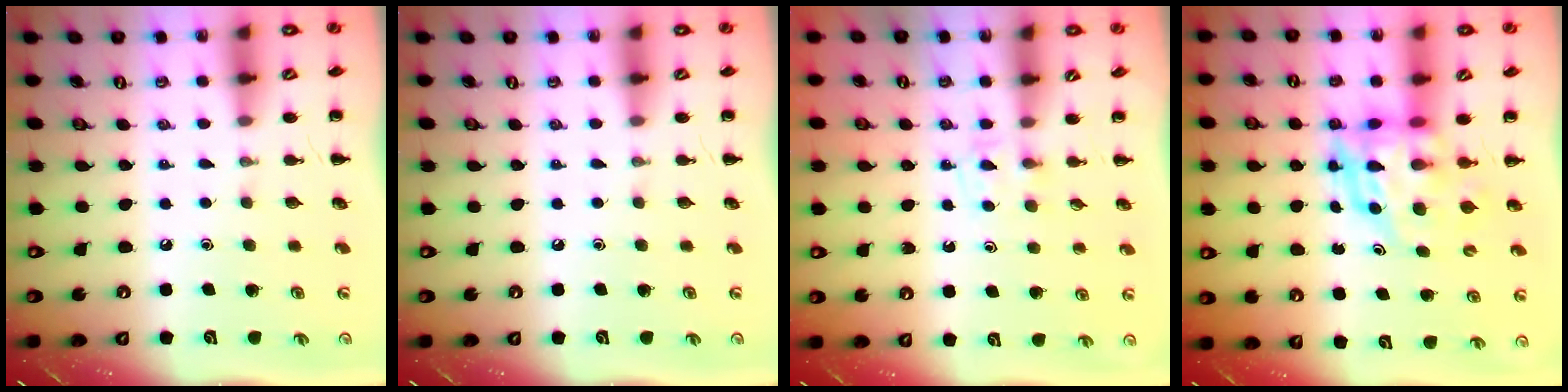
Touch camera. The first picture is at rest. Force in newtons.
{"total": 0.0}
{"total": 3.4, "press": 3.1, "slide": 1.5}
{"total": 5.5, "press": 5.2, "slide": 1.7}